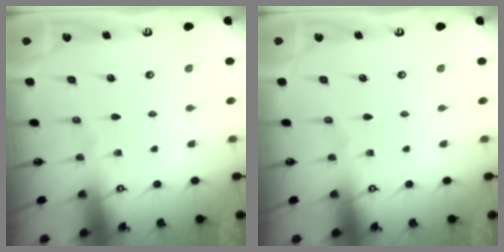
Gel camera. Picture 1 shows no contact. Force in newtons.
{"total": 0.0}